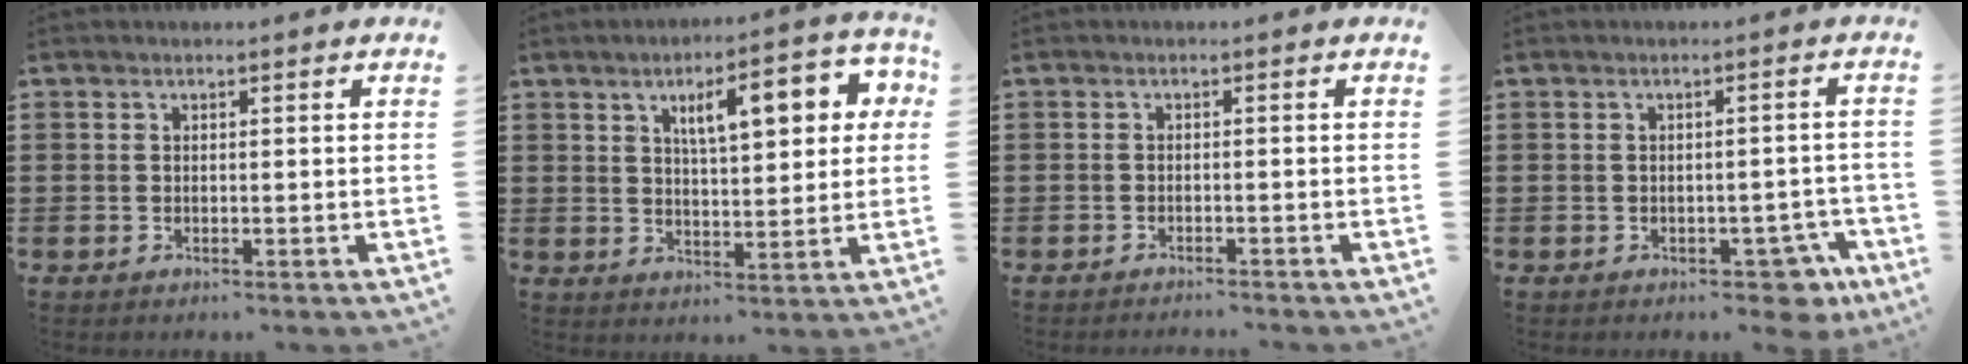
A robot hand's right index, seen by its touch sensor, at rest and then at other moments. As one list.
[{"total": 8.9, "force": [3.7, 2.9, 7.5], "torque": [-0.121, -0.005, 0.054]}, {"total": 0.9, "force": [-0.9, -0.1, 0.2], "torque": [-0.006, 0.000, -0.018]}, {"total": 3.8, "force": [-2.5, 1.7, 2.4], "torque": [-0.039, 0.008, -0.045]}]